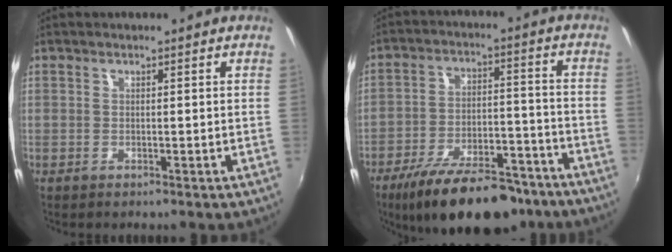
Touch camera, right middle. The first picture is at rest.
{"total": 21.5, "force": [-16.5, 7.8, 11.2], "torque": [-0.202, -0.014, -0.239]}